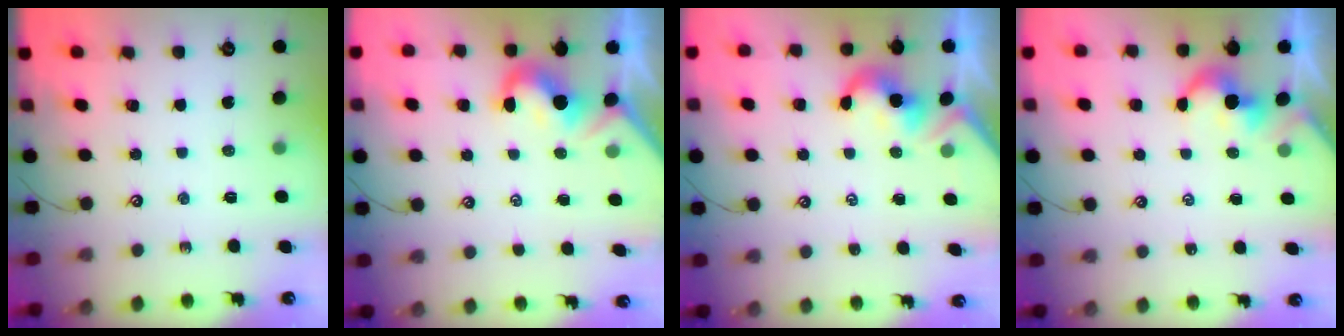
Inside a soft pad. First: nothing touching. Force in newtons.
{"total": 2.0, "press": 1.8, "slide": 0.9}
{"total": 1.9, "press": 1.9, "slide": 0.5}
{"total": 0.0}